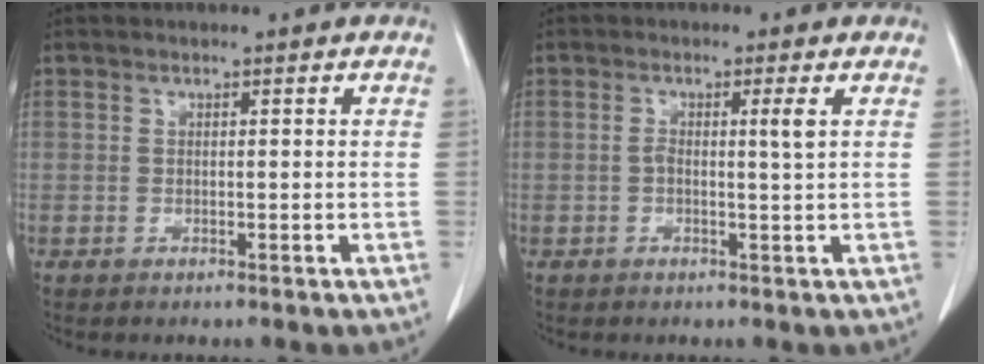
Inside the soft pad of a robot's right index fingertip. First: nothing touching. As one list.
[{"total": 2.3, "force": [0.3, -0.3, 2.2], "torque": [-0.047, 0.002, 0.008]}]